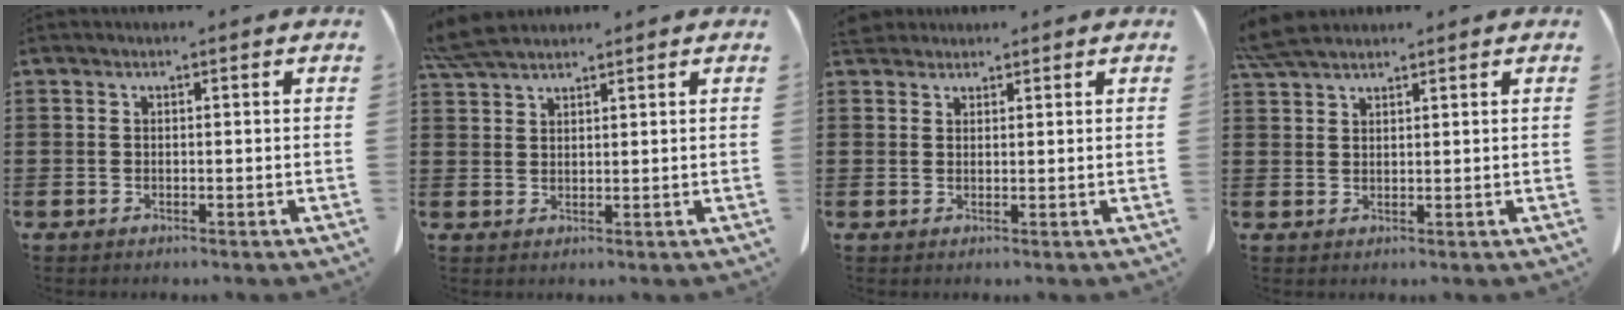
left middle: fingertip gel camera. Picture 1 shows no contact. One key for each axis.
{"total": 4.6, "fx": 4.1, "fy": 0.7, "fz": 2.1, "tx": -0.052, "ty": -0.005, "tz": 0.078}
{"total": 2.6, "fx": 2.3, "fy": 0.9, "fz": 0.6, "tx": -0.020, "ty": 0.001, "tz": 0.046}
{"total": 4.2, "fx": 3.6, "fy": 0.7, "fz": 1.9, "tx": -0.048, "ty": -0.002, "tz": 0.071}